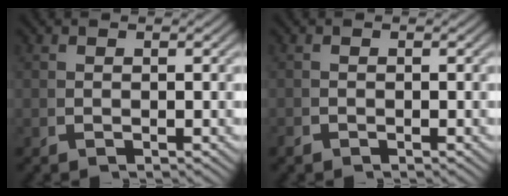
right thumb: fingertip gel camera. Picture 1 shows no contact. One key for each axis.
{"total": 0.6, "fx": -0.6, "fy": 0.0, "fz": -0.2, "tx": 0.005, "ty": -0.005, "tz": -0.011}